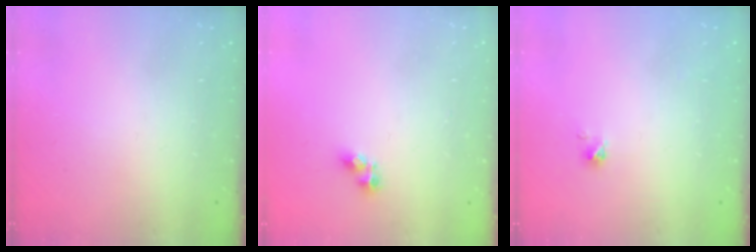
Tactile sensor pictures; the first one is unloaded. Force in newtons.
{"total": 5.3, "press": 5.2, "slide": 0.4}
{"total": 0.0}